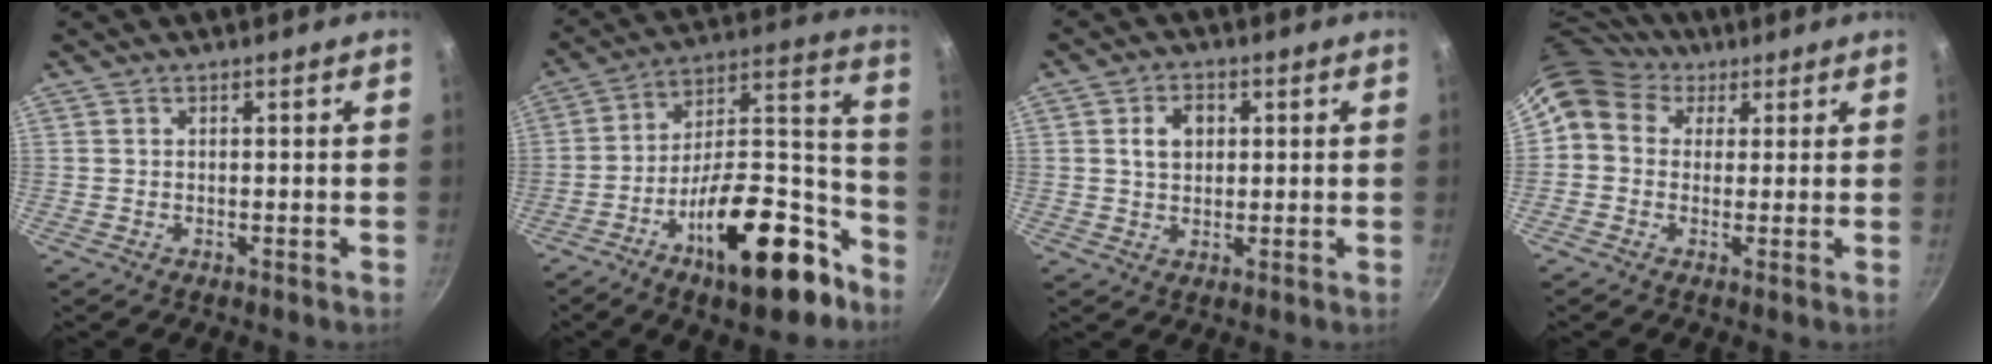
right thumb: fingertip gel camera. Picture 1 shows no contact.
{"total": 24.5, "force": [-13.5, 10.1, 17.8], "torque": [-0.211, 0.106, -0.211]}
{"total": 5.2, "force": [1.1, 3.9, 3.2], "torque": [-0.037, 0.005, 0.017]}
{"total": 9.8, "force": [4.4, 7.8, 3.9], "torque": [-0.054, 0.005, 0.059]}